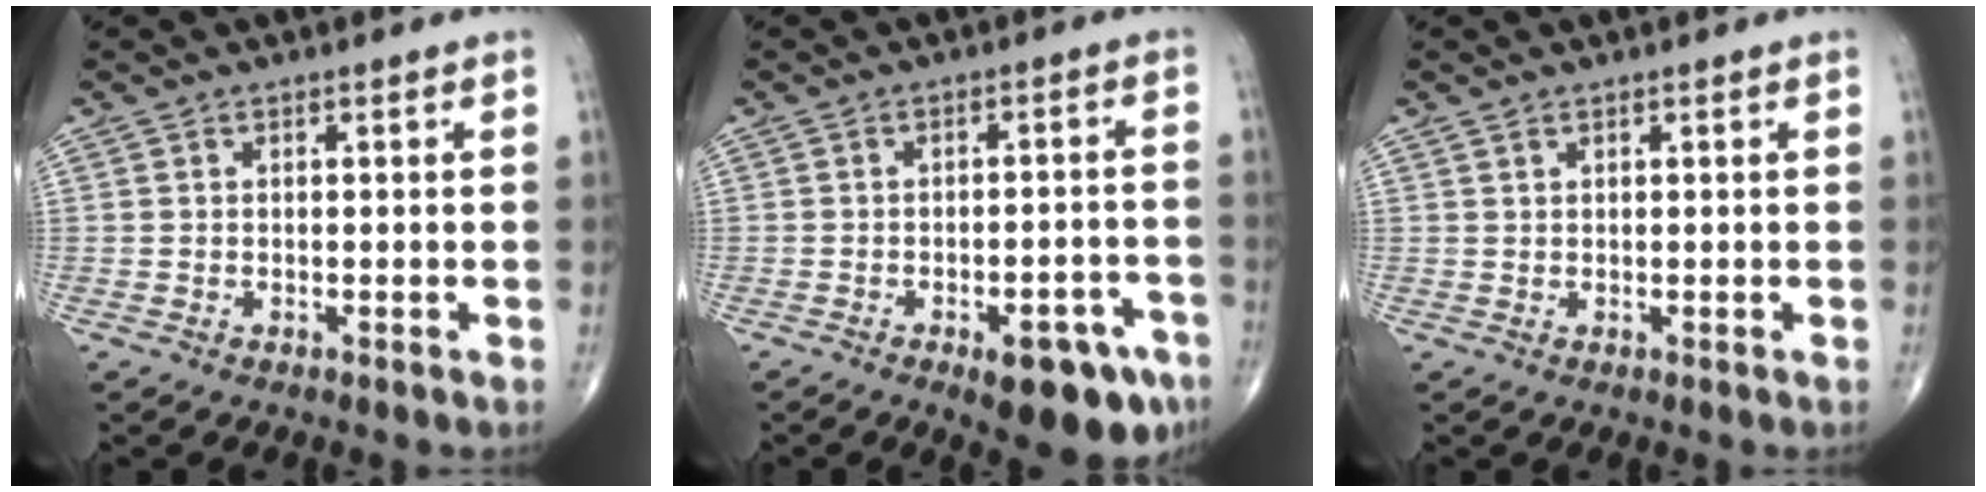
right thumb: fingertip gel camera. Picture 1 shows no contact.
{"total": 11.3, "force": [-6.2, 4.3, 8.4], "torque": [-0.086, 0.029, -0.075]}
{"total": 0.5, "force": [0.5, 0.2, 0.2], "torque": [-0.005, -0.002, 0.010]}